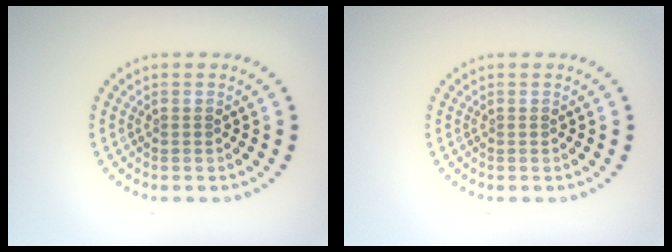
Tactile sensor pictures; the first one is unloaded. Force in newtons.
{"total": 0.0}